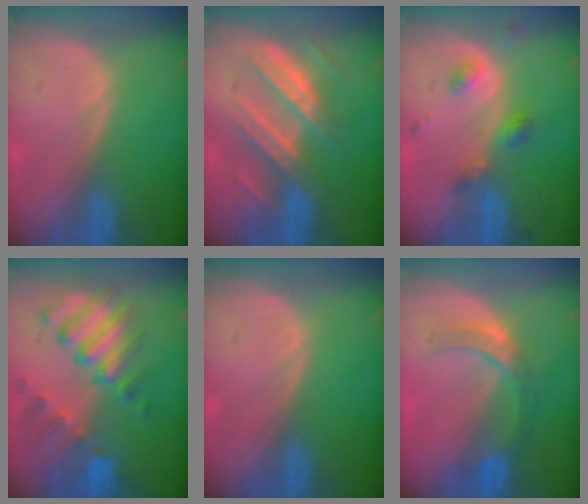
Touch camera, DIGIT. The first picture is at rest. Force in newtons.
{"total": 7.9, "press": 7.9, "slide": 0.4}
{"total": 4.2, "press": 4.1, "slide": 1.1}
{"total": 10.2, "press": 8.9, "slide": 5.0}
{"total": 0.0}
{"total": 5.0, "press": 4.9, "slide": 1.0}